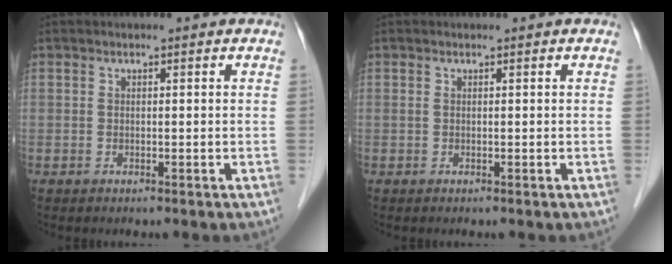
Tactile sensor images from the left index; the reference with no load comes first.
{"total": 0.0}